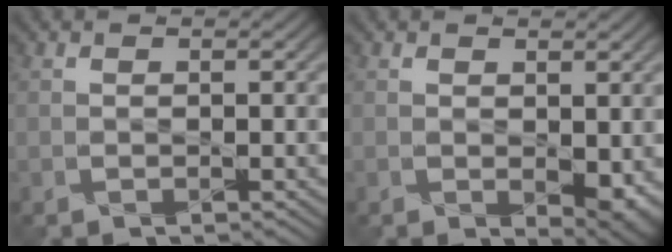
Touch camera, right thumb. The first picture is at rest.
{"total": 2.8, "force": [0.2, 1.5, 2.4], "torque": [-0.039, -0.012, 0.012]}